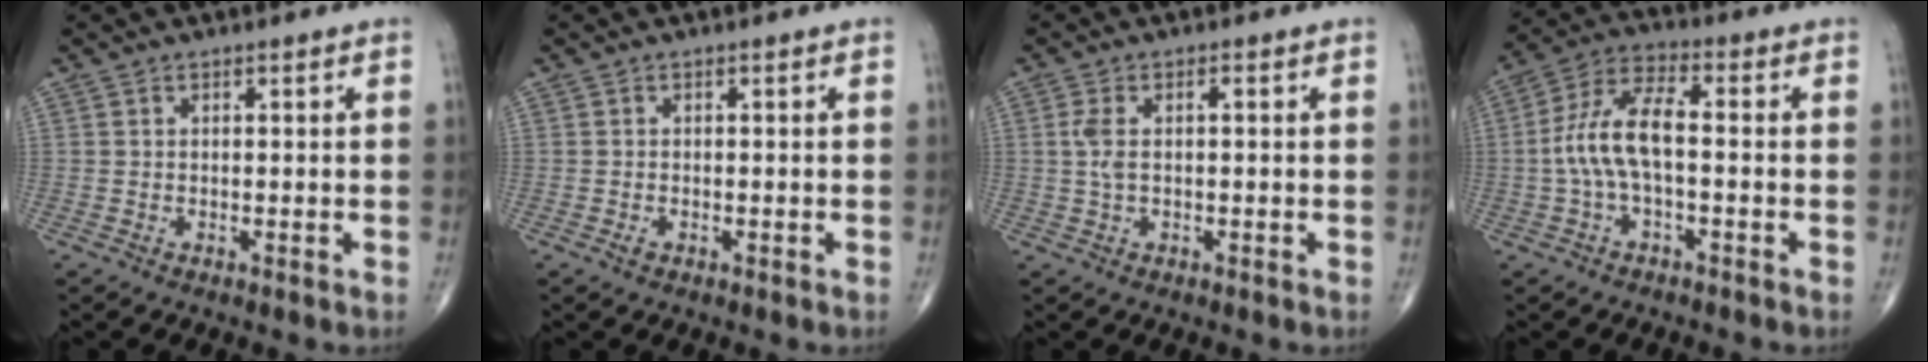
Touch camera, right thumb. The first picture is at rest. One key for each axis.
{"total": 0.8, "fx": -0.4, "fy": 0.5, "fz": 0.5, "tx": -0.011, "ty": 0.000, "tz": -0.007}
{"total": 3.7, "fx": 0.4, "fy": 1.6, "fz": 3.3, "tx": -0.088, "ty": 0.014, "tz": 0.008}
{"total": 9.9, "fx": -1.0, "fy": 4.1, "fz": 8.9, "tx": -0.192, "ty": 0.038, "tz": -0.024}